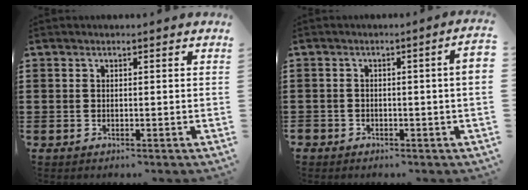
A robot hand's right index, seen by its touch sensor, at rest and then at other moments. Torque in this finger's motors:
{"motor_torque": [1.22, 0.92, 0.76, 0.12]}